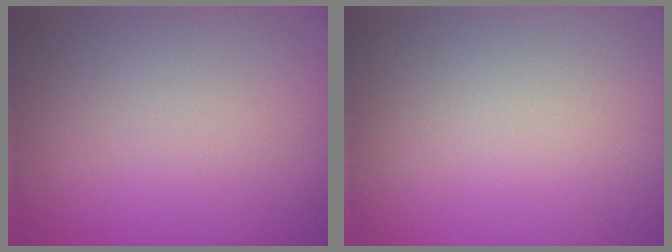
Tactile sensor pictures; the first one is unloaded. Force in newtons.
{"total": 0.0}